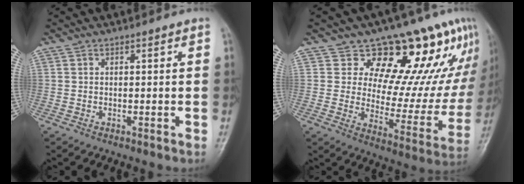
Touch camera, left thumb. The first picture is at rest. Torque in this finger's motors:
{"motor_torque": [0.19, 0.44, -0.02, -0.32, 0.16]}